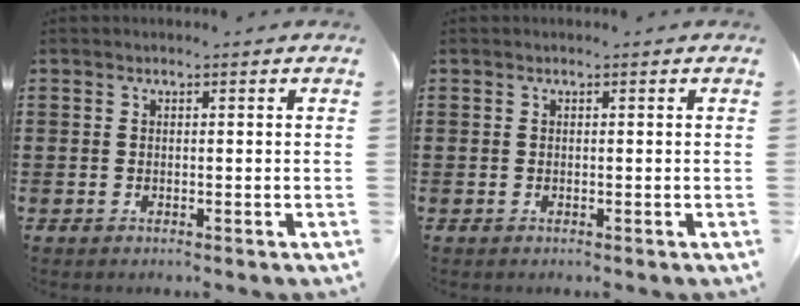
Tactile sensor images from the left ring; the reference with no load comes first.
{"total": 0.0}